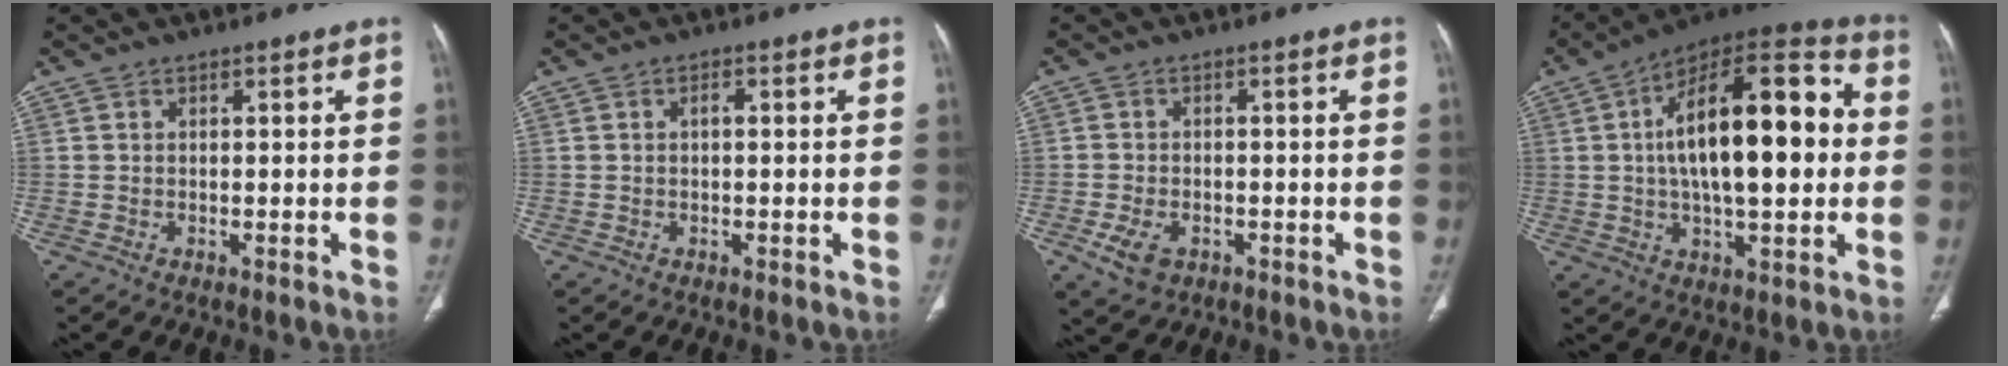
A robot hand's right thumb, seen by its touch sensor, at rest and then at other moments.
{"total": 0.9, "force": [0.0, 0.5, 0.7], "torque": [-0.011, 0.005, -0.001]}
{"total": 5.0, "force": [-2.1, 3.4, 3.0], "torque": [-0.057, 0.004, -0.030]}
{"total": 23.0, "force": [1.9, 9.5, 20.9], "torque": [-0.314, 0.028, 0.021]}